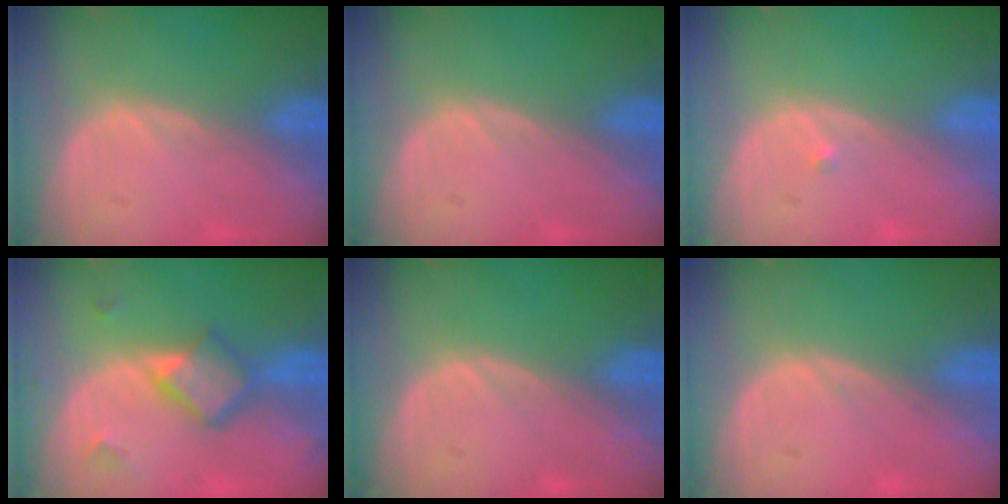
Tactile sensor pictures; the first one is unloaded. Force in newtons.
{"total": 0.0}
{"total": 0.6, "press": 0.5, "slide": 0.4}
{"total": 5.8, "press": 5.0, "slide": 3.0}
{"total": 0.0}
{"total": 0.5, "press": 0.1, "slide": 0.5}